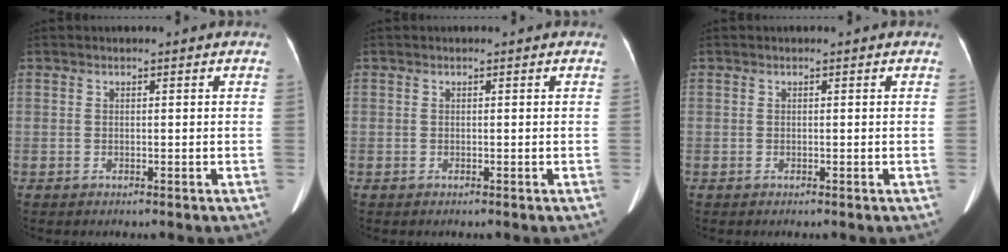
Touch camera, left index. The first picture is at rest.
{"total": 0.0}
{"total": 0.0}